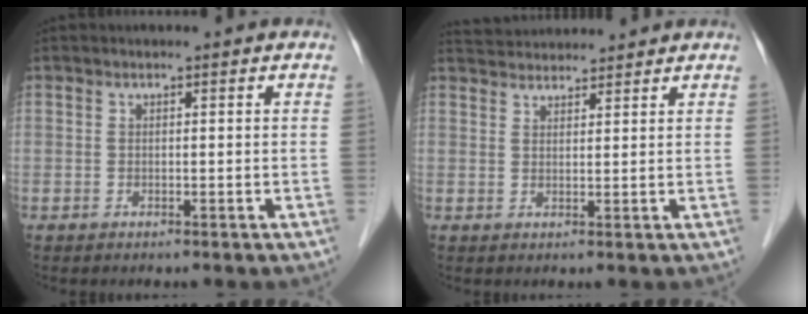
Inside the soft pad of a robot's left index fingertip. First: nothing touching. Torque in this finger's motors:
{"motor_torque": [0.03, -0.37, -0.08, 0.01]}